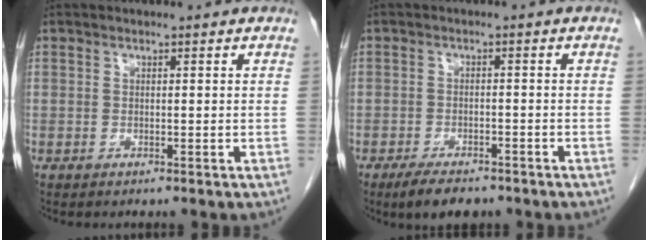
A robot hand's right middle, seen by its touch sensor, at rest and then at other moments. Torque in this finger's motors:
{"motor_torque": [1.12, -0.82, 0.09, 0.05]}